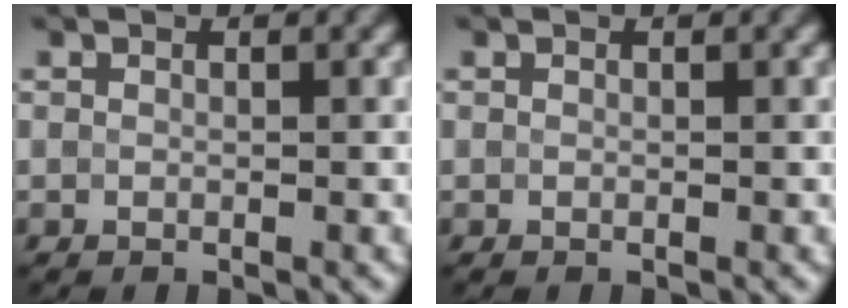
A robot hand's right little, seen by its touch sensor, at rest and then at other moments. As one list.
[{"total": 0.0}]